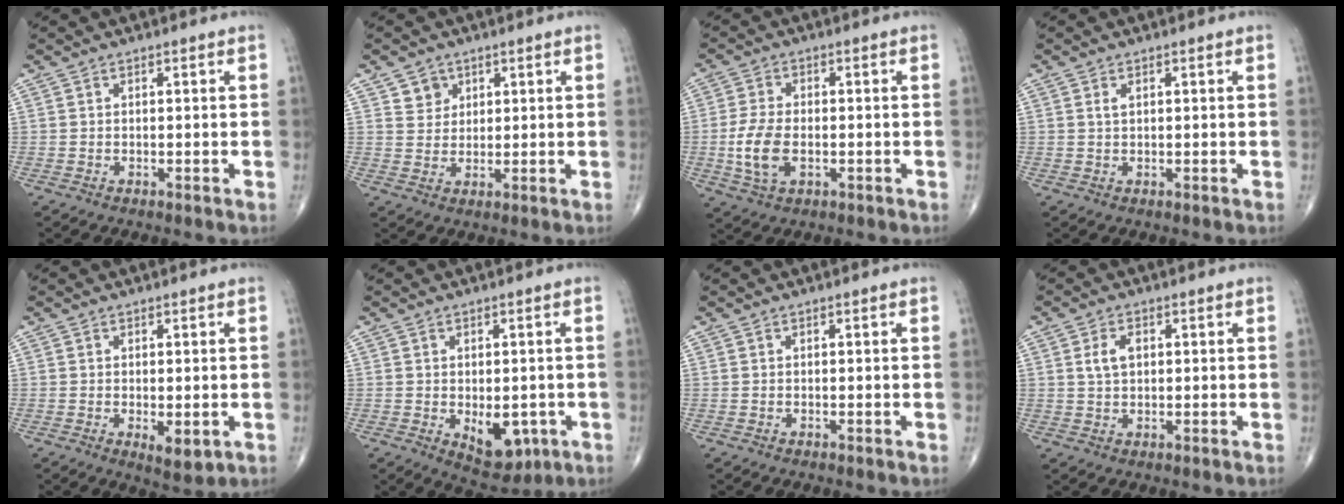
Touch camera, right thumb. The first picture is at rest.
{"total": 3.7, "force": [2.1, 3.0, 0.6], "torque": [0.010, -0.014, 0.036]}
{"total": 7.5, "force": [-1.4, 4.3, 6.1], "torque": [-0.129, 0.001, -0.026]}
{"total": 1.0, "force": [0.4, 0.5, 0.8], "torque": [-0.017, 0.004, 0.010]}
{"total": 4.0, "force": [-0.9, 1.8, 3.5], "torque": [-0.044, -0.011, -0.006]}
{"total": 7.9, "force": [-2.0, 4.7, 6.0], "torque": [-0.052, -0.005, -0.014]}
{"total": 0.0}
{"total": 3.7, "force": [0.9, 2.3, 2.7], "torque": [-0.051, 0.003, 0.017]}